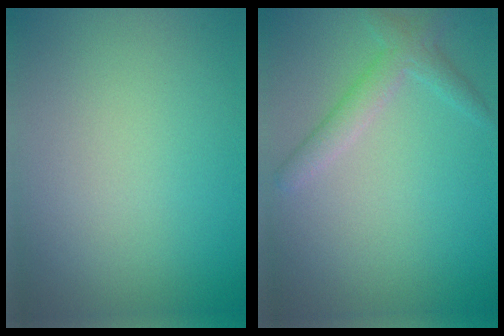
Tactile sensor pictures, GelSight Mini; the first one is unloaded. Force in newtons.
{"total": 2.4, "press": 2.4, "slide": 0.2}